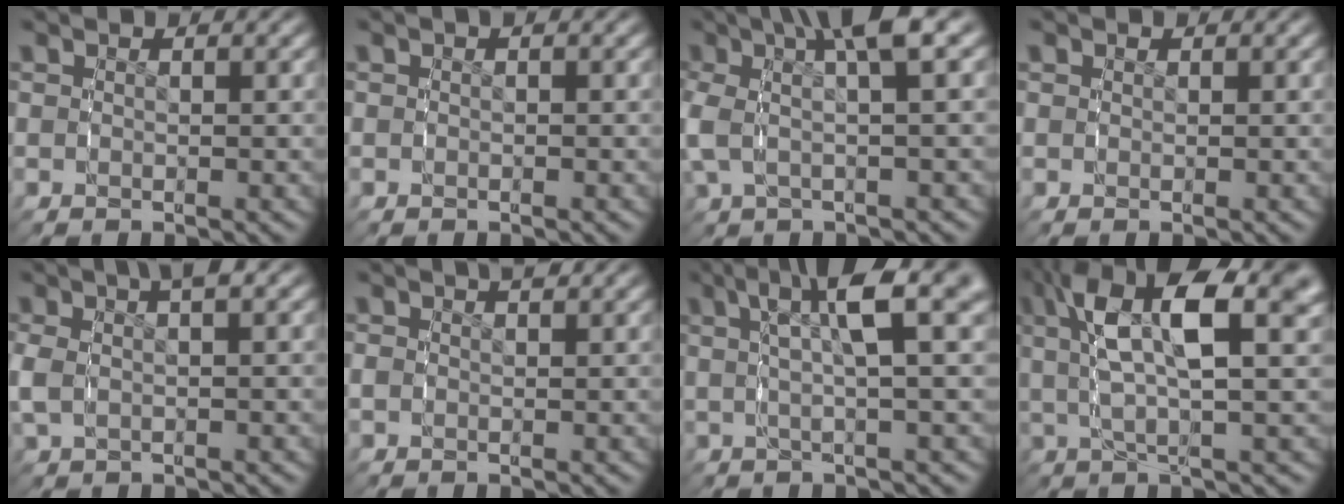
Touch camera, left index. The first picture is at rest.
{"total": 0.0}
{"total": 6.6, "force": [2.8, 2.3, 5.6], "torque": [-0.105, 0.023, 0.035]}
{"total": 0.5, "force": [0.4, 0.3, 0.1], "torque": [-0.005, -0.005, 0.011]}
{"total": 3.3, "force": [0.7, 1.6, 2.8], "torque": [-0.063, 0.002, 0.015]}
{"total": 0.9, "force": [0.3, 0.4, 0.7], "torque": [-0.012, 0.002, 0.007]}
{"total": 8.5, "force": [4.1, 2.0, 7.1], "torque": [-0.084, 0.041, 0.049]}
{"total": 10.9, "force": [3.5, 4.6, 9.2], "torque": [-0.159, 0.009, 0.050]}